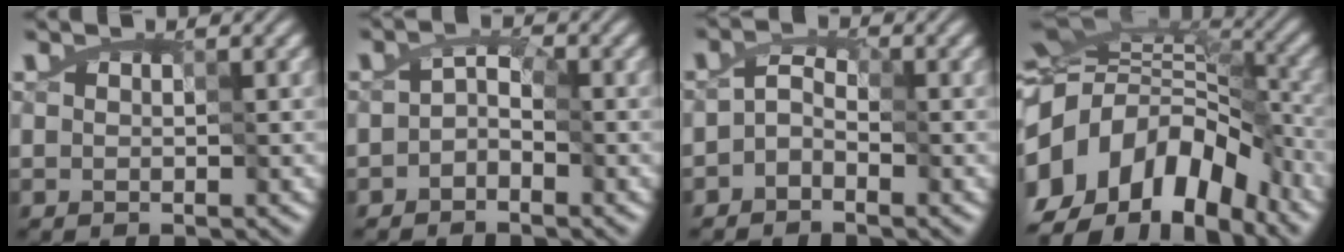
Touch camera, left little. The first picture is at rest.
{"total": 2.0, "force": [-1.8, 0.8, 0.4], "torque": [-0.003, 0.000, -0.030]}
{"total": 2.4, "force": [-2.1, 1.0, 0.5], "torque": [0.003, 0.001, -0.041]}
{"total": 16.8, "force": [-9.5, 9.6, 10.0], "torque": [-0.207, 0.004, -0.166]}